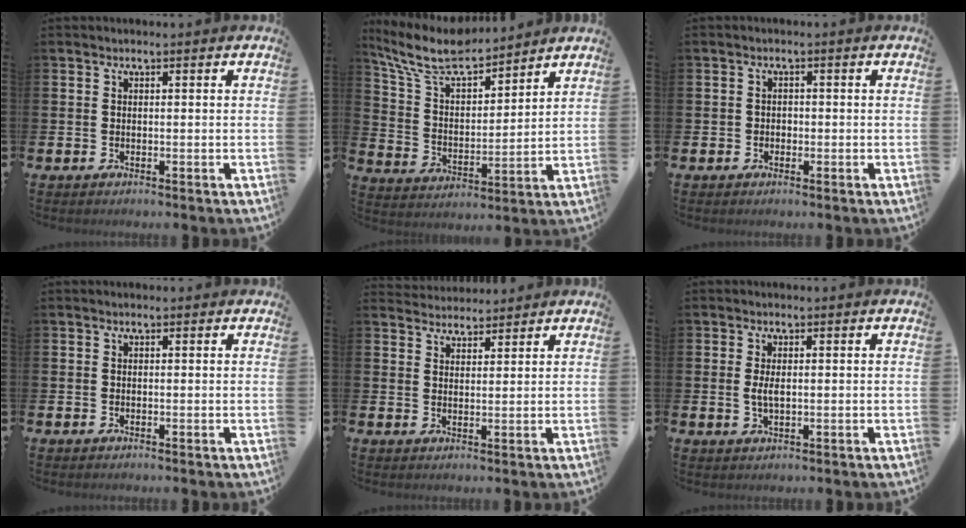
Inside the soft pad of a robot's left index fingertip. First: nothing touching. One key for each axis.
{"total": 9.3, "fx": 8.3, "fy": 2.2, "fz": 3.8, "tx": -0.110, "ty": -0.044, "tz": 0.148}
{"total": 1.2, "fx": -0.5, "fy": 1.0, "fz": 0.3, "tx": -0.004, "ty": 0.003, "tz": -0.013}
{"total": 0.0}
{"total": 3.4, "fx": 3.3, "fy": 0.8, "fz": -0.3, "tx": 0.001, "ty": -0.015, "tz": 0.061}
{"total": 2.3, "fx": 0.2, "fy": 0.9, "fz": 2.1, "tx": -0.037, "ty": 0.001, "tz": 0.001}